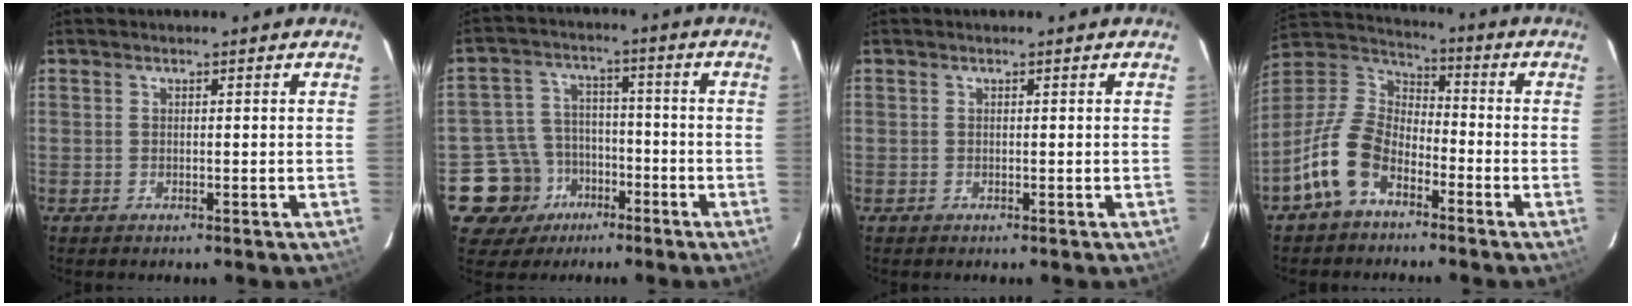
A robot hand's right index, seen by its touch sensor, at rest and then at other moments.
{"total": 10.3, "force": [-5.4, 8.7, 1.5], "torque": [-0.061, 0.031, -0.077]}
{"total": 0.0}
{"total": 13.0, "force": [-7.2, 7.6, 7.8], "torque": [-0.172, 0.016, -0.145]}